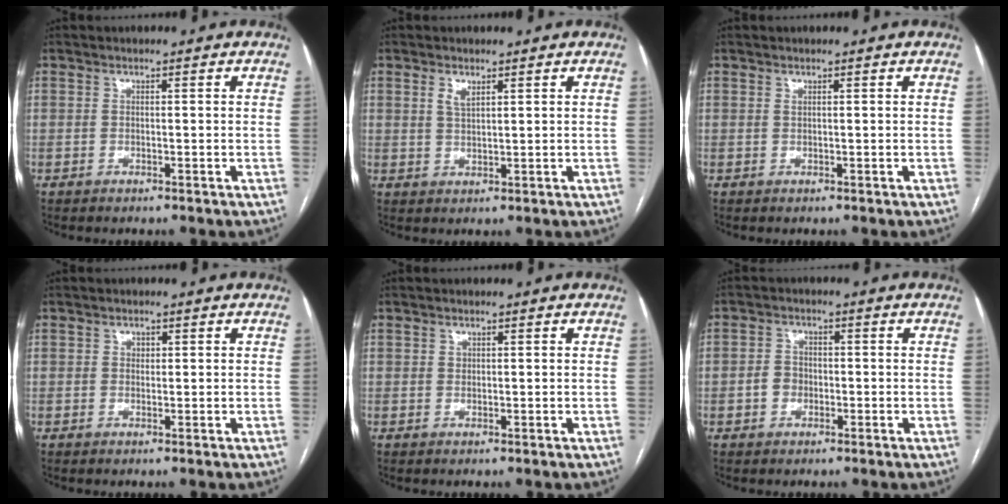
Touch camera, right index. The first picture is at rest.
{"total": 2.2, "force": [1.2, 0.8, 1.6], "torque": [-0.034, 0.001, 0.028]}
{"total": 0.0}
{"total": 0.7, "force": [0.2, 0.6, 0.4], "torque": [-0.003, 0.002, 0.002]}
{"total": 0.6, "force": [0.3, 0.5, 0.2], "torque": [0.002, 0.000, 0.003]}
{"total": 2.8, "force": [-0.7, 2.4, 1.3], "torque": [-0.021, 0.011, -0.012]}